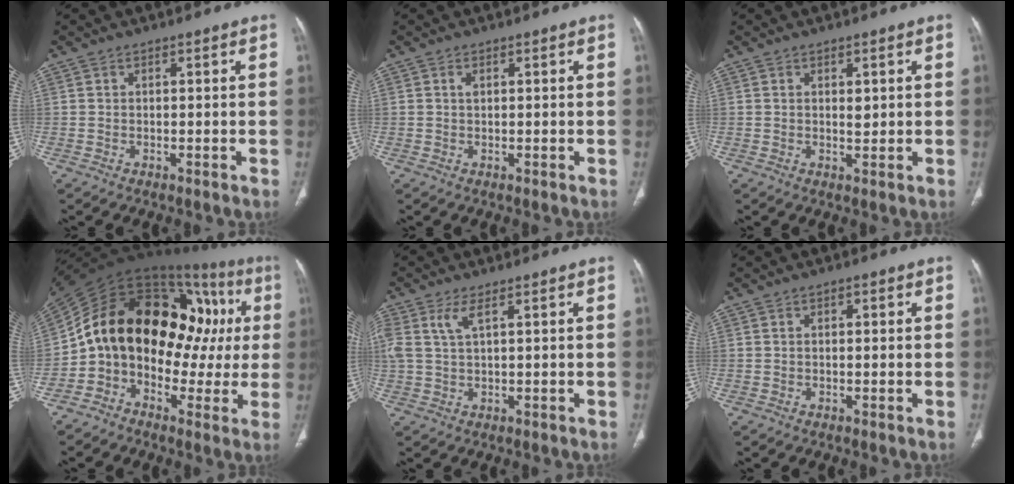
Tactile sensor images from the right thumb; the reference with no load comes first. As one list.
[{"total": 0.8, "force": [0.4, 0.4, 0.6], "torque": [-0.011, 0.001, 0.007]}, {"total": 1.8, "force": [0.6, 0.8, 1.5], "torque": [-0.020, -0.005, 0.010]}, {"total": 26.4, "force": [1.9, 16.8, 20.3], "torque": [-0.285, 0.083, 0.024]}, {"total": 3.8, "force": [1.8, 1.0, 3.2], "torque": [-0.091, 0.005, 0.045]}, {"total": 0.9, "force": [0.3, 0.4, 0.7], "torque": [-0.013, 0.001, 0.004]}]